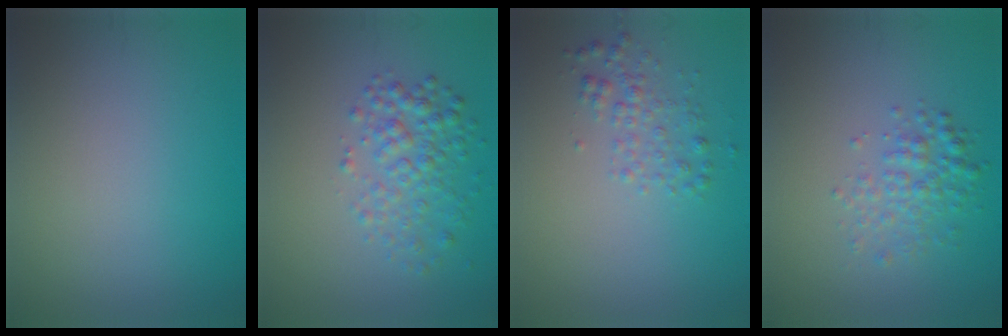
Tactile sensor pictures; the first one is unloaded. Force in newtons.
{"total": 3.2, "press": 3.2, "slide": 0.1}
{"total": 1.9, "press": 1.9, "slide": 0.1}
{"total": 2.5, "press": 2.5, "slide": 0.1}